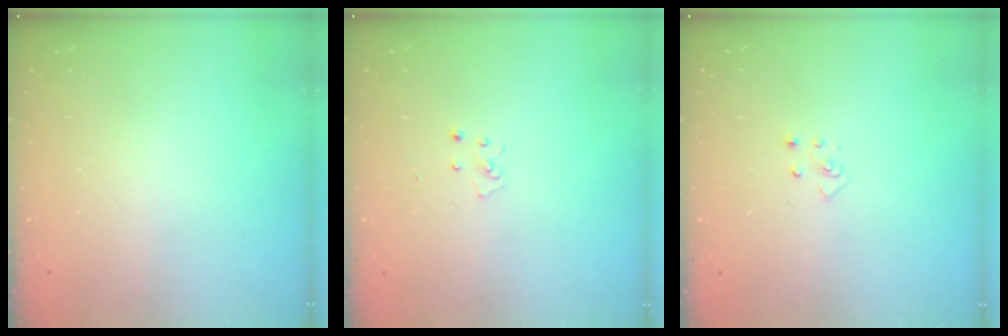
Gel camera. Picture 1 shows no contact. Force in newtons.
{"total": 2.6, "press": 2.6, "slide": 0.2}
{"total": 4.1, "press": 4.1, "slide": 0.4}